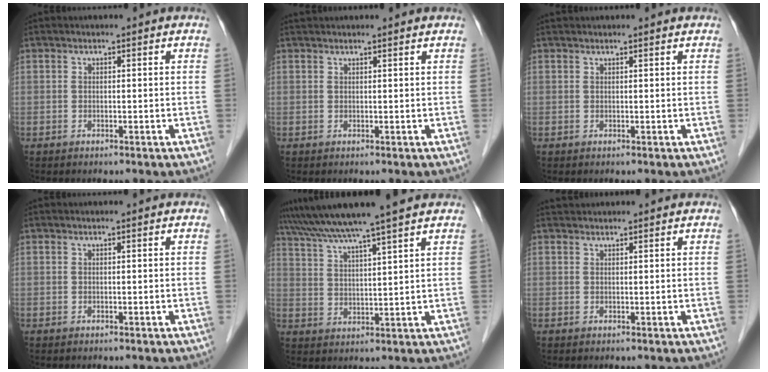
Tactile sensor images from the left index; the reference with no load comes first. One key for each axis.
{"total": 3.0, "fx": 2.9, "fy": 0.0, "fz": 0.9, "tx": -0.012, "ty": 0.027, "tz": 0.040}
{"total": 1.5, "fx": 1.4, "fy": -0.1, "fz": 0.4, "tx": -0.011, "ty": 0.018, "tz": 0.023}
{"total": 0.0}
{"total": 11.7, "fx": 10.0, "fy": -1.6, "fz": 5.8, "tx": -0.106, "ty": 0.023, "tz": 0.159}
{"total": 1.4, "fx": 1.4, "fy": 0.2, "fz": 0.1, "tx": -0.007, "ty": 0.018, "tz": 0.029}